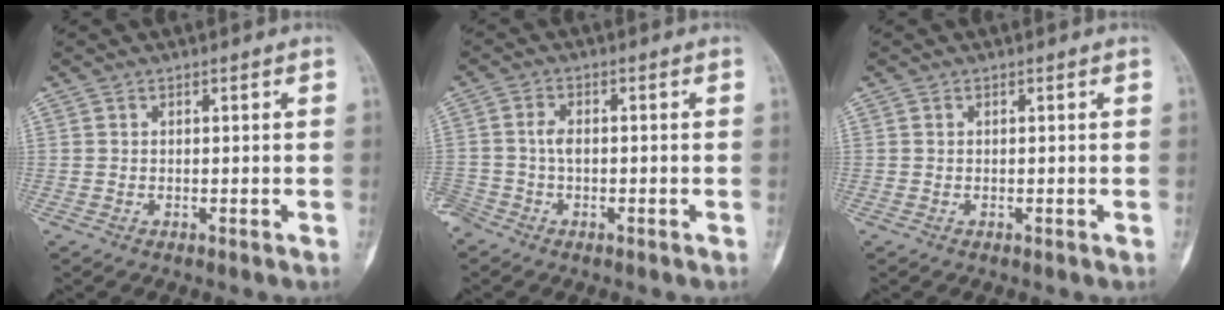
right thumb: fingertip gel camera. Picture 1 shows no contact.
{"total": 4.6, "force": [-1.9, 3.1, 2.9], "torque": [-0.065, 0.018, -0.038]}
{"total": 0.0}